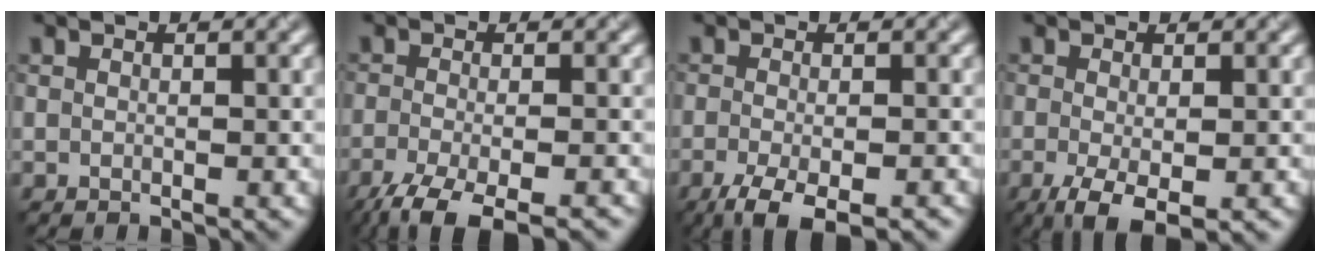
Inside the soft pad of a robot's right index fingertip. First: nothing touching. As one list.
[{"total": 6.3, "force": [-4.4, 1.6, 4.3], "torque": [-0.071, -0.016, -0.082]}, {"total": 5.3, "force": [-3.2, 1.4, 3.9], "torque": [-0.068, -0.010, -0.057]}, {"total": 4.2, "force": [-1.7, 1.4, 3.6], "torque": [-0.074, -0.009, -0.031]}]